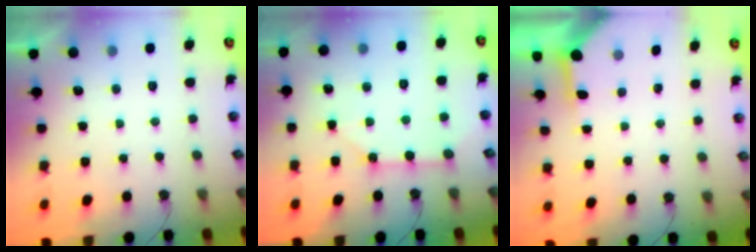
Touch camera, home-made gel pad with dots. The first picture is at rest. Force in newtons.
{"total": 7.0, "press": 7.0, "slide": 0.7}
{"total": 3.9, "press": 3.9, "slide": 0.4}